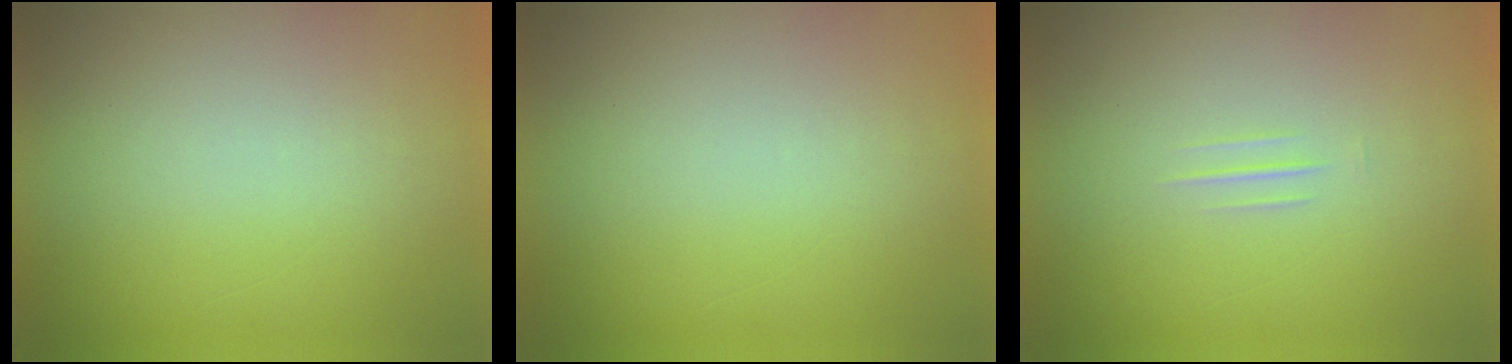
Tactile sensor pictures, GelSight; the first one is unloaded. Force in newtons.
{"total": 0.0}
{"total": 1.2}